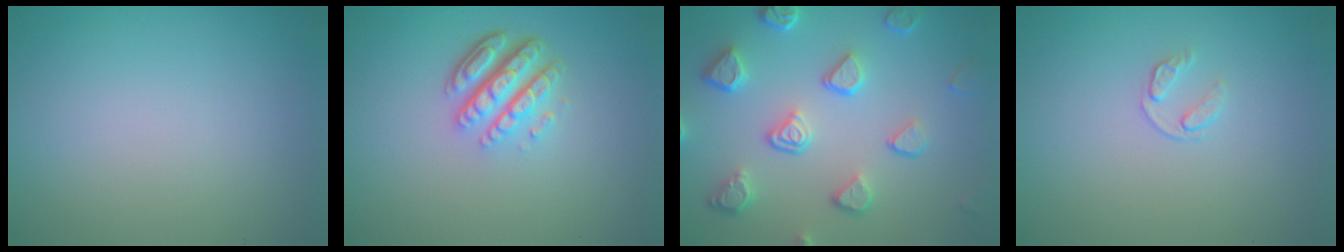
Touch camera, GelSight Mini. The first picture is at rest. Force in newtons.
{"total": 4.9, "press": 3.4, "slide": 3.4}
{"total": 5.1, "press": 4.2, "slide": 2.9}
{"total": 0.9, "press": 0.5, "slide": 0.8}